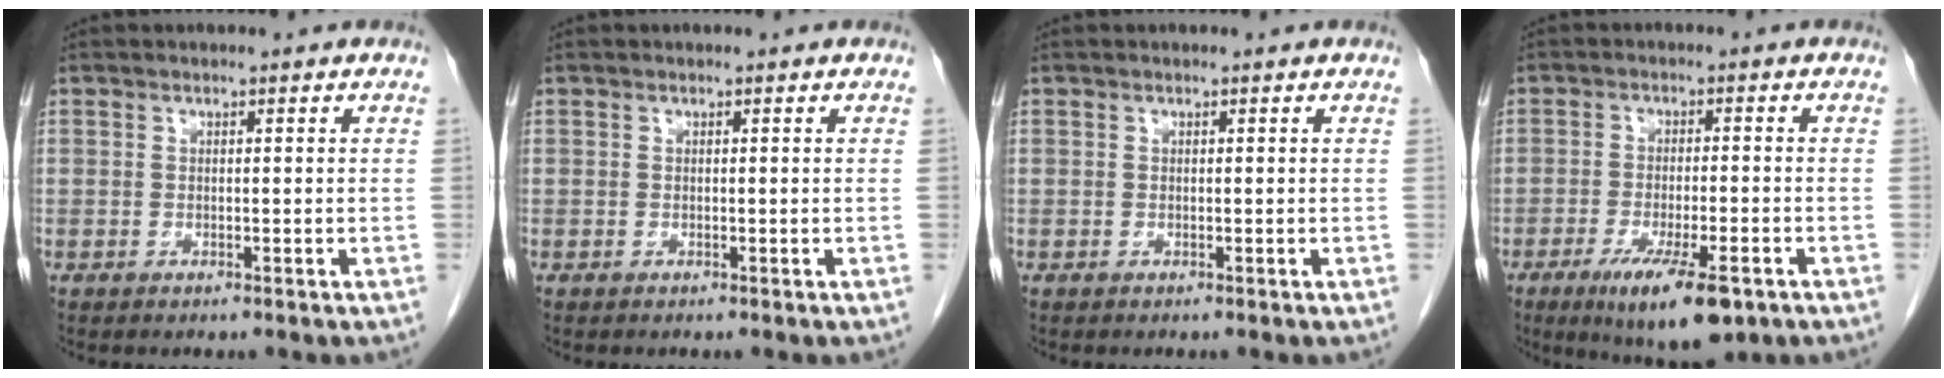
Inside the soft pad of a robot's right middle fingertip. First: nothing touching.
{"total": 0.0}
{"total": 0.0}
{"total": 10.6, "force": [-6.1, 2.3, 8.4], "torque": [-0.136, -0.021, -0.089]}